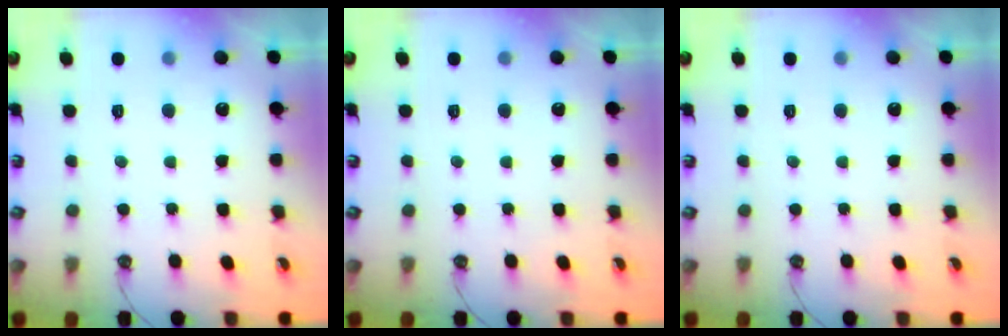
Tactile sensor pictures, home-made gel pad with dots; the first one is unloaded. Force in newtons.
{"total": 0.0}
{"total": 0.0}